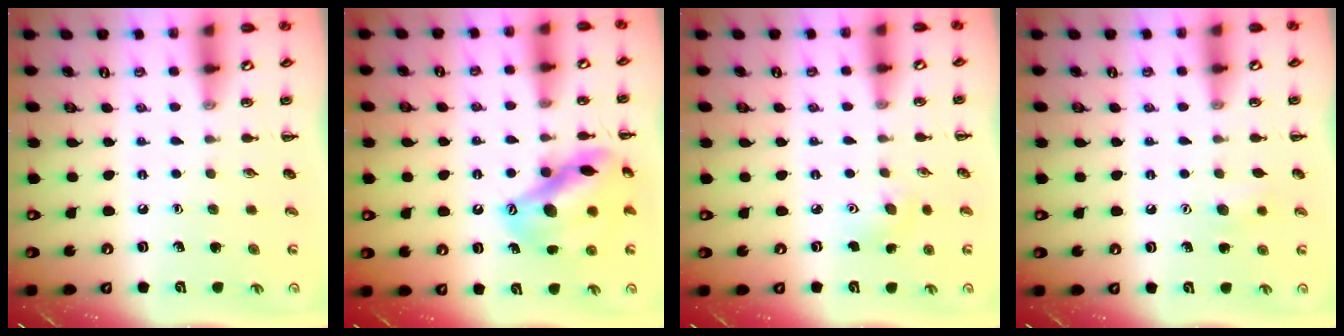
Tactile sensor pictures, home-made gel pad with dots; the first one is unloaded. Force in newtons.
{"total": 15.5, "press": 15.0, "slide": 3.9}
{"total": 5.5, "press": 5.2, "slide": 1.7}
{"total": 6.3, "press": 6.2, "slide": 1.3}